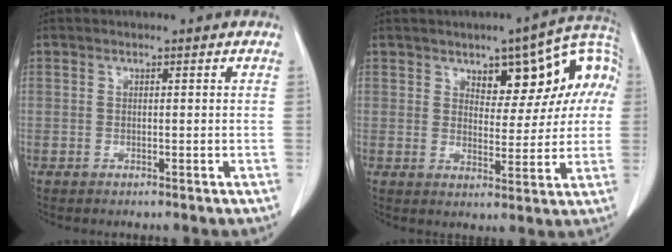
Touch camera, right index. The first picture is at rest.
{"total": 11.5, "force": [4.0, 5.5, 9.3], "torque": [-0.107, 0.034, 0.053]}